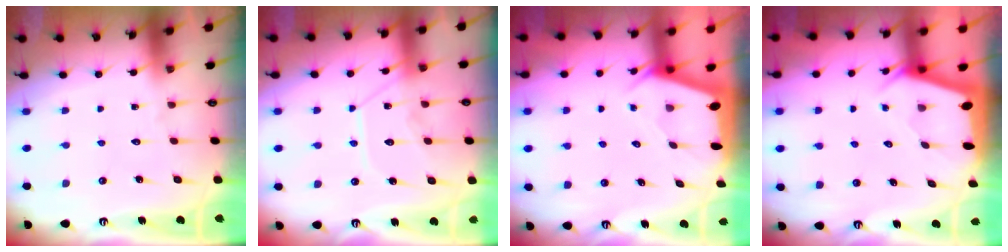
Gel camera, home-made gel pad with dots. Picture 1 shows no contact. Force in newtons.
{"total": 12.1, "press": 12.0, "slide": 1.0}
{"total": 1.9, "press": 1.9, "slide": 0.3}
{"total": 1.9, "press": 1.9, "slide": 0.3}